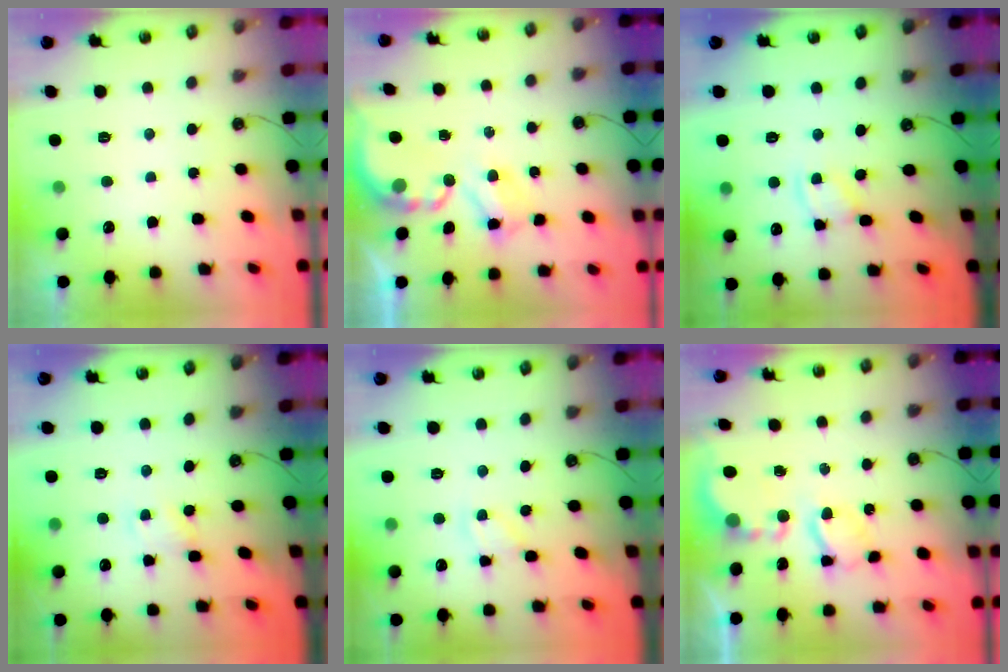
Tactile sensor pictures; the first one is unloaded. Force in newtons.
{"total": 4.1, "press": 4.1, "slide": 0.2}
{"total": 2.1, "press": 2.1, "slide": 0.0}
{"total": 1.9, "press": 1.9, "slide": 0.2}
{"total": 2.7, "press": 2.6, "slide": 0.4}
{"total": 5.7, "press": 5.7, "slide": 0.4}